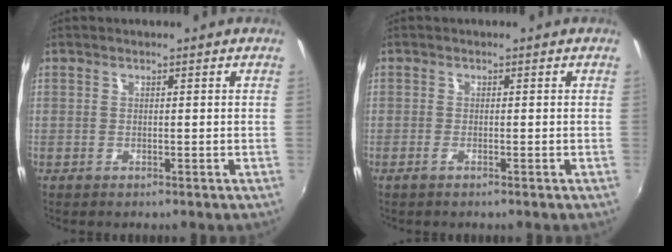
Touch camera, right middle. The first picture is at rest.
{"total": 1.1, "force": [-0.8, -0.2, 0.8], "torque": [-0.018, -0.003, -0.016]}